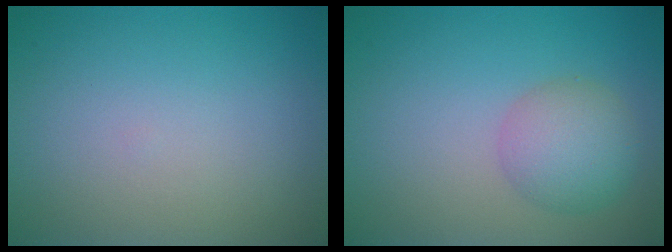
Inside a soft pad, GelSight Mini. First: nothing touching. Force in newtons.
{"total": 3.5, "press": 3.5, "slide": 0.1}